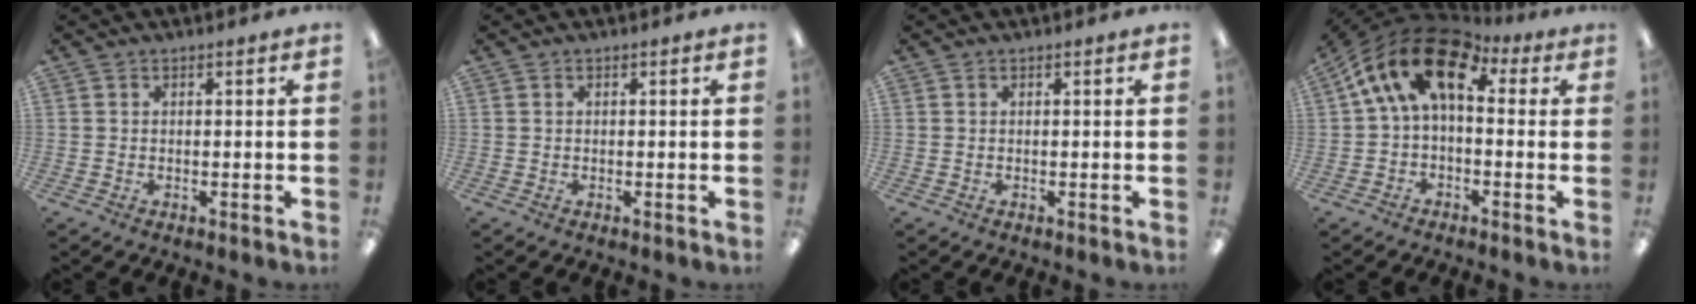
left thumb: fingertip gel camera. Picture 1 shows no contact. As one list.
[{"total": 0.0}, {"total": 0.0}, {"total": 16.0, "force": [4.2, 8.8, 12.7], "torque": [-0.237, -0.004, 0.073]}]